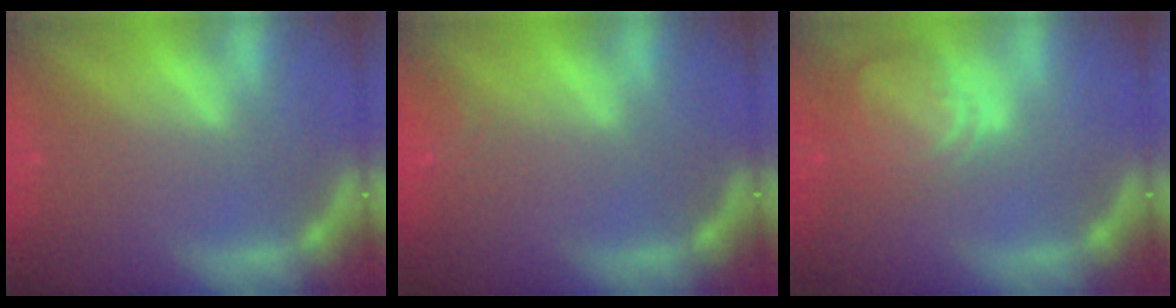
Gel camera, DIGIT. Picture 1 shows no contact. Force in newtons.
{"total": 1.4}
{"total": 5.6}